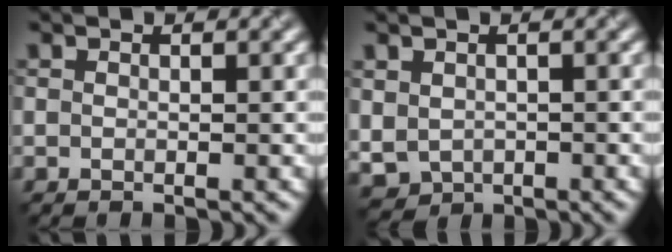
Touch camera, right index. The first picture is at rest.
{"total": 1.9, "force": [0.3, 1.8, 0.5], "torque": [-0.016, 0.000, 0.021]}